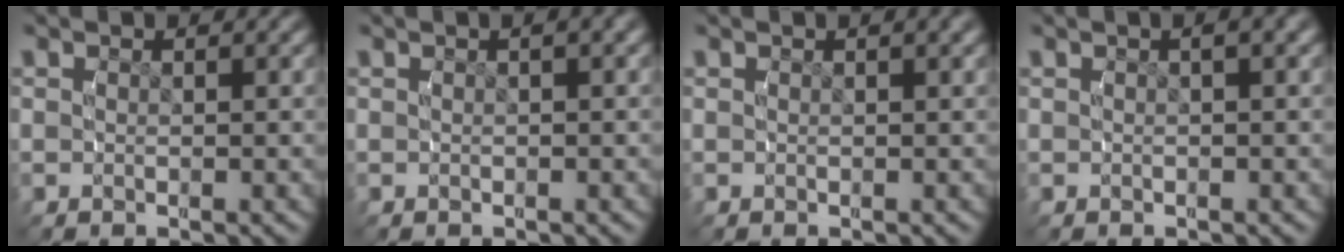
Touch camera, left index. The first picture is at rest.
{"total": 1.2, "force": [0.4, -0.1, 1.1], "torque": [-0.012, 0.011, 0.005]}
{"total": 0.7, "force": [0.4, -0.2, 0.6], "torque": [-0.008, 0.005, 0.007]}
{"total": 1.5, "force": [0.5, -0.1, 1.4], "torque": [-0.017, 0.013, 0.006]}